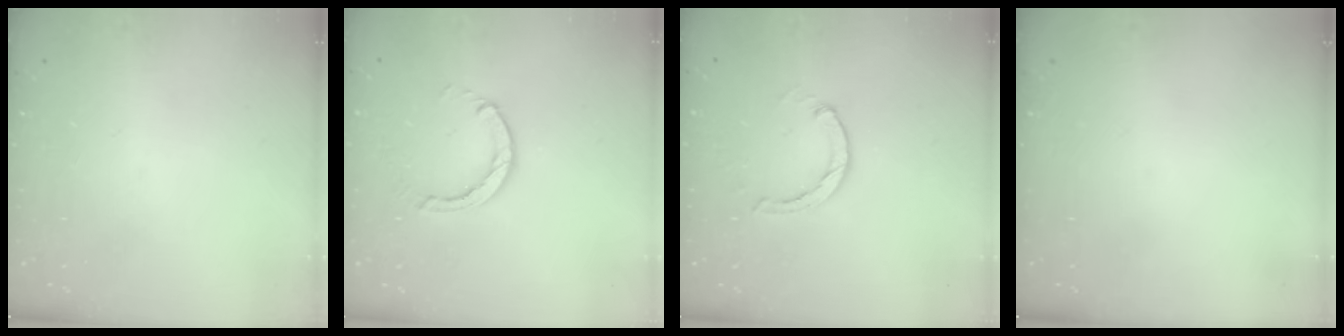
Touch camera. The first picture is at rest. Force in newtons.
{"total": 4.1, "press": 4.0, "slide": 0.6}
{"total": 1.3, "press": 1.2, "slide": 0.3}
{"total": 0.0}